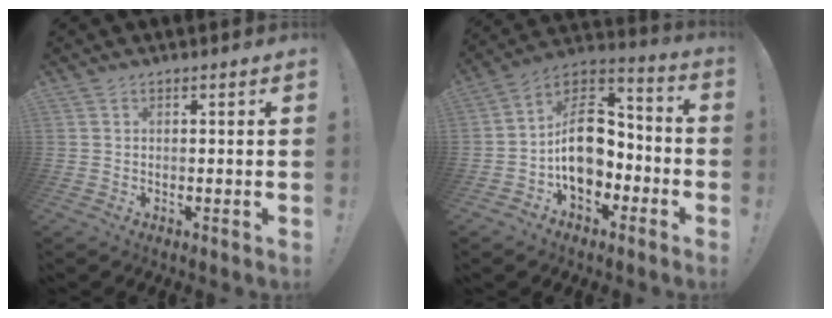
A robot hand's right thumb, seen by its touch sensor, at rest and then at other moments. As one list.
[{"total": 16.9, "force": [-2.7, 12.1, 11.5], "torque": [-0.172, 0.020, -0.036]}]